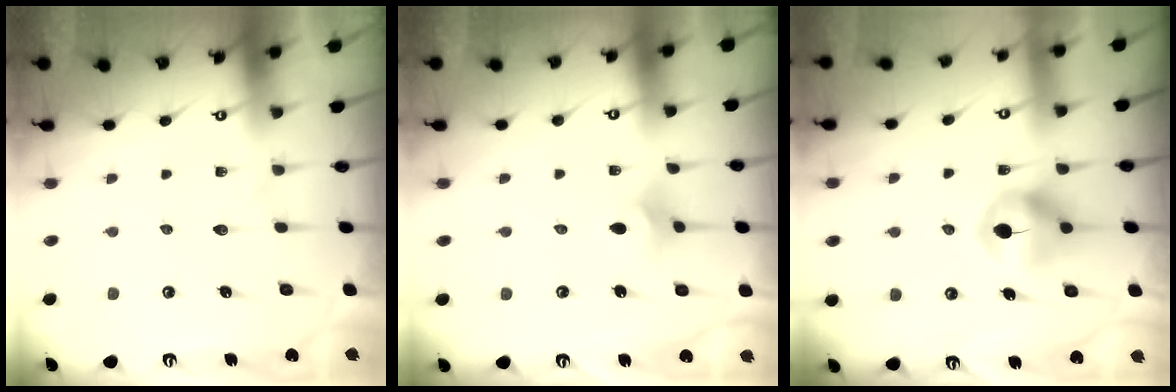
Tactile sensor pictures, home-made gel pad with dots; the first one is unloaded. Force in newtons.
{"total": 3.3, "press": 3.2, "slide": 0.7}
{"total": 7.4, "press": 7.4, "slide": 0.5}